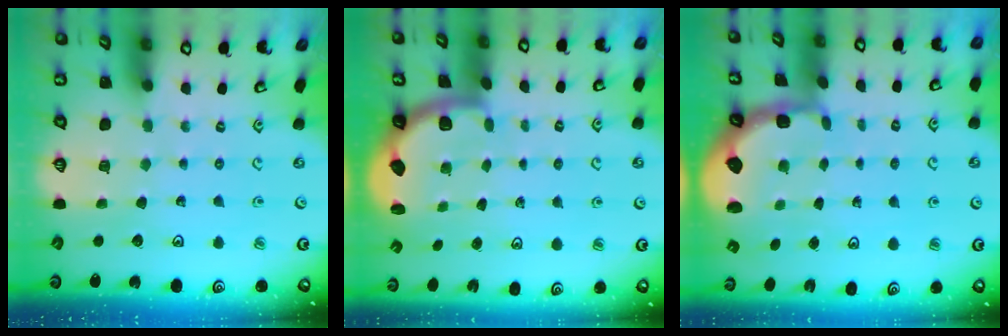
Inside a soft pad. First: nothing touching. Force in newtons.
{"total": 1.9, "press": 1.8, "slide": 0.5}
{"total": 2.4, "press": 1.7, "slide": 1.7}